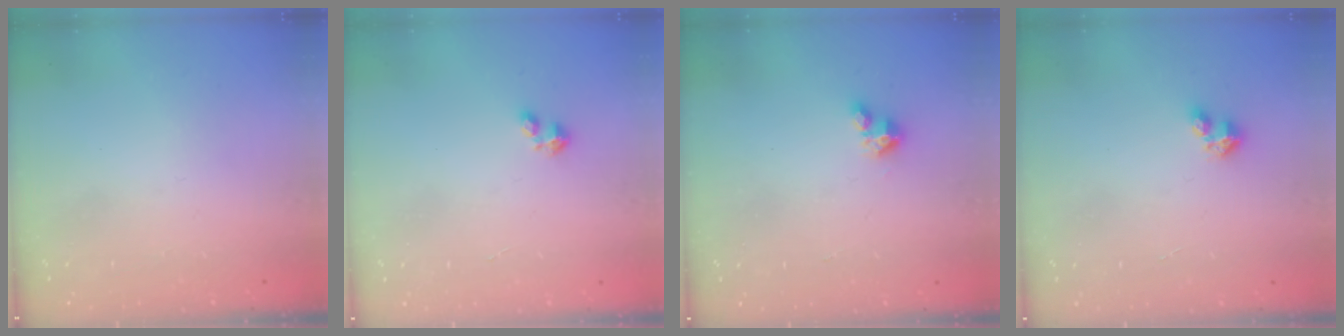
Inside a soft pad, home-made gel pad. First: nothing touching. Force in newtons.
{"total": 1.8, "press": 1.8, "slide": 0.4}
{"total": 2.8, "press": 2.8, "slide": 0.2}
{"total": 2.7, "press": 2.7, "slide": 0.3}